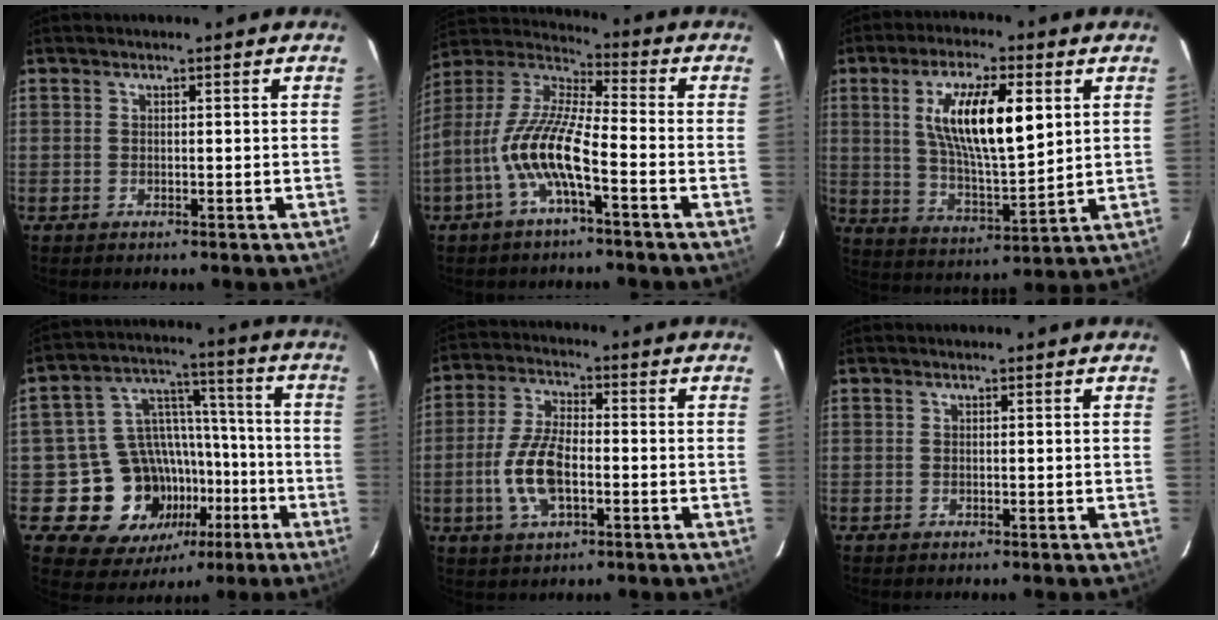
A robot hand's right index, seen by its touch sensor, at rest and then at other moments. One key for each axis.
{"total": 12.6, "fx": -4.8, "fy": 2.7, "fz": 11.4, "tx": -0.233, "ty": 0.003, "tz": -0.100}
{"total": 16.9, "fx": 5.2, "fy": 4.8, "fz": 15.3, "tx": -0.272, "ty": 0.004, "tz": 0.095}
{"total": 16.3, "fx": -6.6, "fy": 13.4, "fz": 6.7, "tx": -0.133, "ty": 0.050, "tz": -0.070}
{"total": 10.2, "fx": -2.5, "fy": 4.6, "fz": 8.7, "tx": -0.186, "ty": 0.004, "tz": -0.046}
{"total": 0.0}